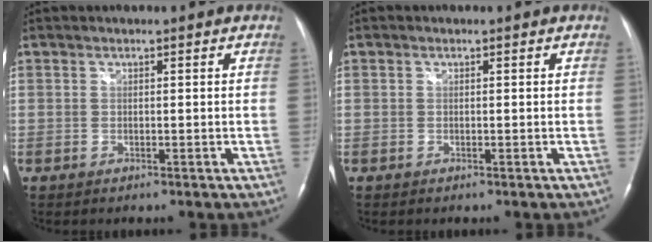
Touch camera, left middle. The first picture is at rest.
{"total": 0.0}